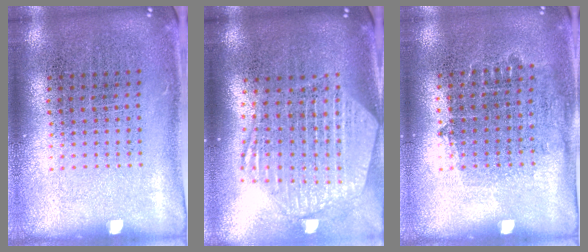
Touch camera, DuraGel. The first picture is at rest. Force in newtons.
{"total": 2.7, "press": 2.2, "slide": 1.5}
{"total": 0.7, "press": 0.7, "slide": 0.3}